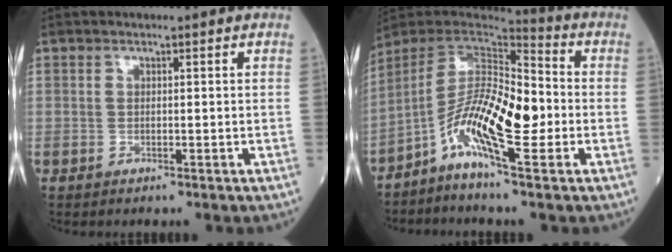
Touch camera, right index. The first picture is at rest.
{"total": 12.9, "force": [-3.3, 2.5, 12.2], "torque": [-0.225, 0.013, -0.067]}